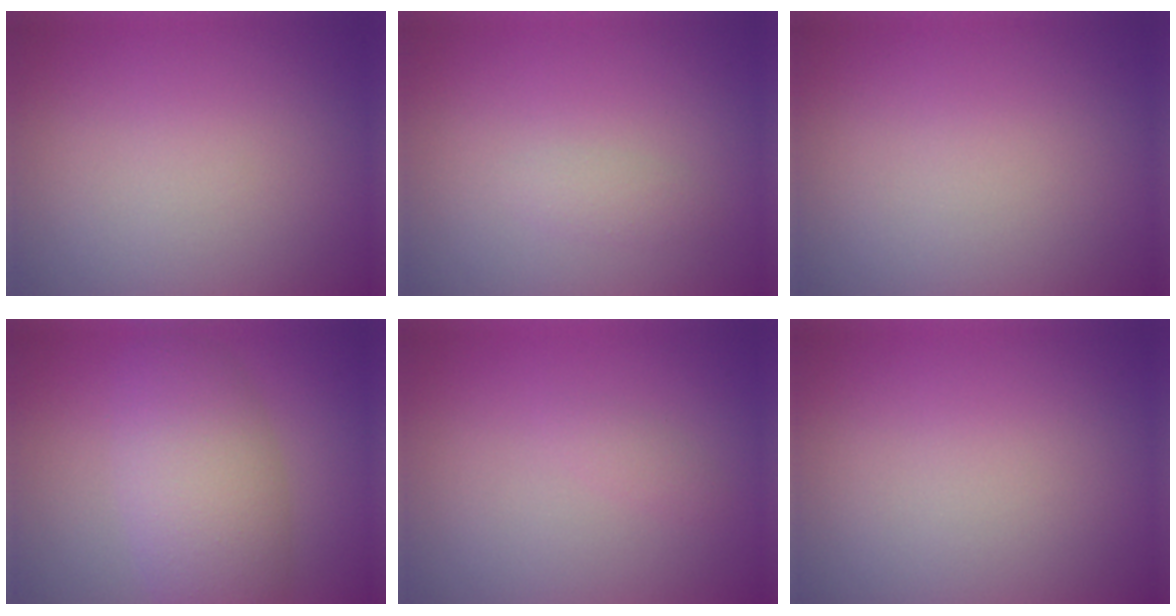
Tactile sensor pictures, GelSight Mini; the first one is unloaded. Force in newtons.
{"total": 1.0, "press": 1.0, "slide": 0.0}
{"total": 0.0}
{"total": 6.3, "press": 6.3, "slide": 0.3}
{"total": 0.7, "press": 0.7, "slide": 0.0}
{"total": 0.0}